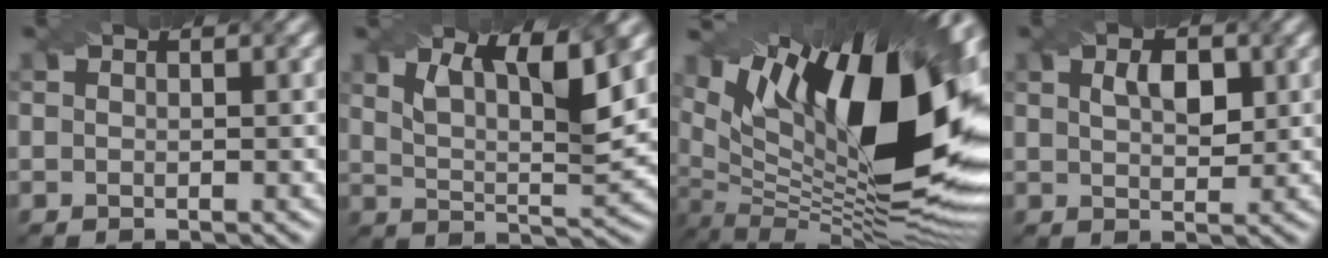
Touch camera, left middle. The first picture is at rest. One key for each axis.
{"total": 6.7, "fx": 3.9, "fy": 1.7, "fz": 5.2, "tx": -0.093, "ty": -0.001, "tz": 0.067}
{"total": 18.4, "fx": 6.2, "fy": 7.2, "fz": 15.8, "tx": -0.248, "ty": 0.012, "tz": 0.108}
{"total": 2.8, "fx": 1.0, "fy": 1.4, "fz": 2.2, "tx": -0.043, "ty": 0.002, "tz": 0.021}